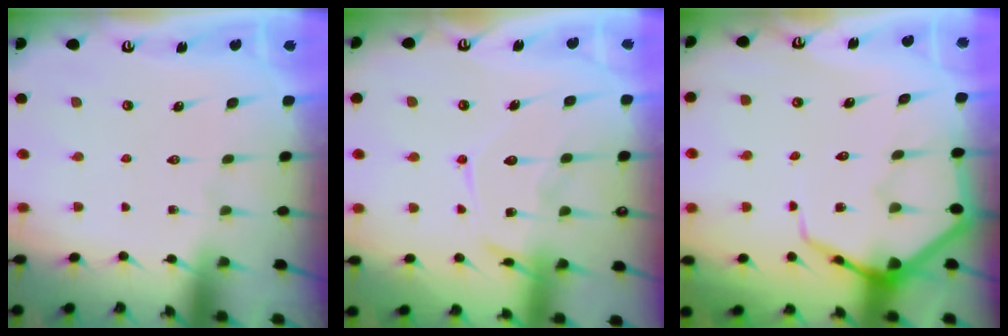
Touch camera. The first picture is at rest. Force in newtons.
{"total": 13.2, "press": 13.2, "slide": 0.9}
{"total": 7.8, "press": 7.7, "slide": 1.0}